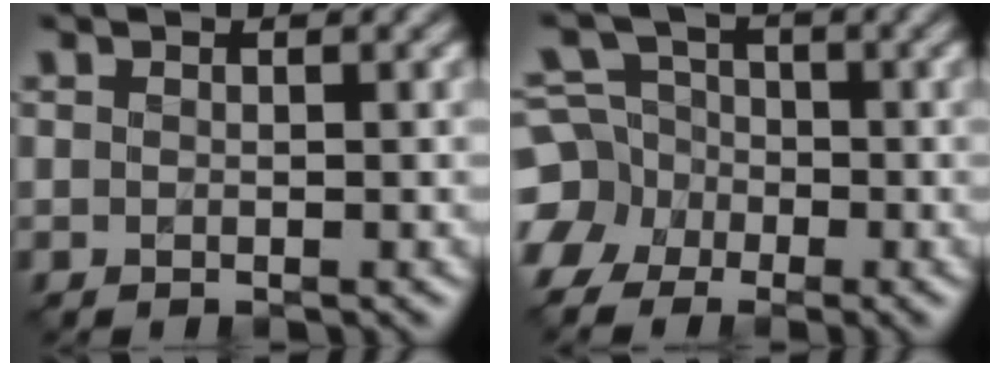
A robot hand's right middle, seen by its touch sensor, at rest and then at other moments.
{"total": 8.5, "force": [-3.3, 7.2, 3.1], "torque": [-0.068, 0.000, -0.090]}